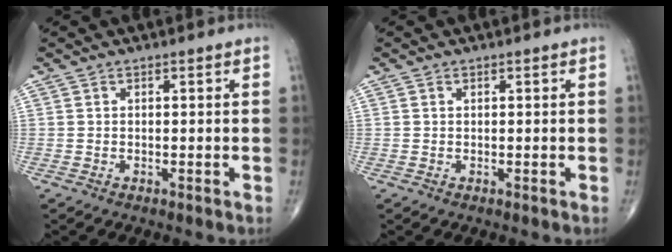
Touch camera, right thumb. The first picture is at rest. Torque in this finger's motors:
{"motor_torque": [-0.29, 0.10, -0.16, -0.07, -0.02]}